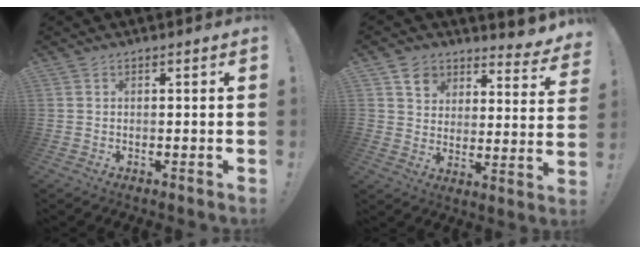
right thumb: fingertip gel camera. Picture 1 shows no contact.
{"total": 7.2, "force": [5.4, 4.1, 2.4], "torque": [-0.037, -0.049, 0.102]}